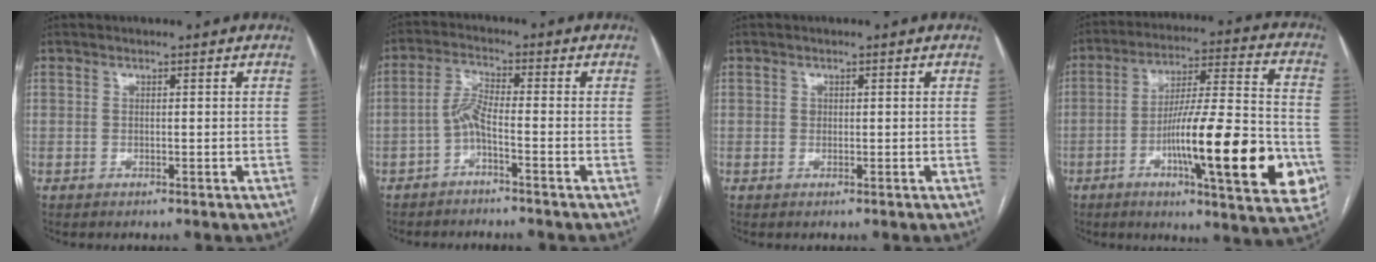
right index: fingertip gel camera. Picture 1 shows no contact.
{"total": 3.8, "force": [-2.0, 0.2, 3.3], "torque": [-0.069, 0.014, -0.040]}
{"total": 0.5, "force": [0.1, 0.5, 0.2], "torque": [-0.001, 0.002, 0.003]}
{"total": 23.2, "force": [-6.9, 2.6, 22.0], "torque": [-0.296, -0.008, -0.099]}